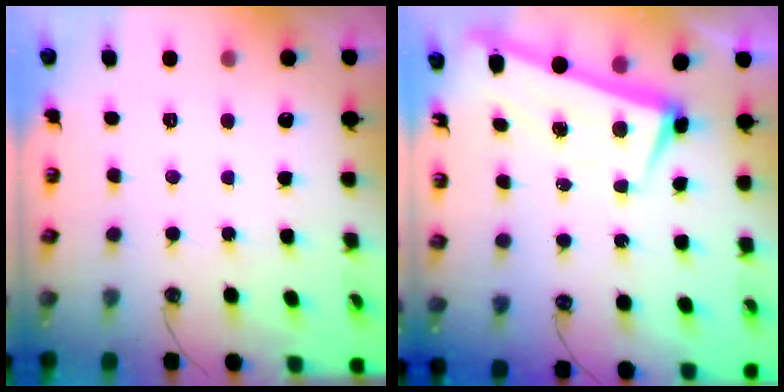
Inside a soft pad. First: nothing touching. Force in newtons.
{"total": 1.8, "press": 0.9, "slide": 1.6}